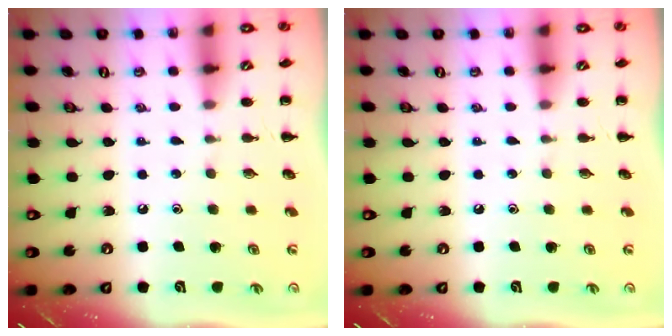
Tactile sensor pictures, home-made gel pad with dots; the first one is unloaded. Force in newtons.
{"total": 0.0}